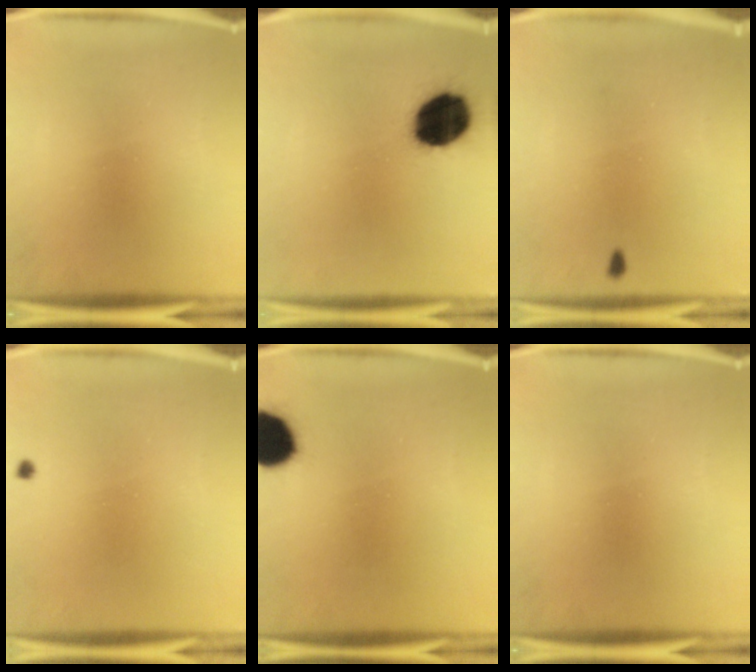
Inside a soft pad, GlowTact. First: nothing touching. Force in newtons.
{"total": 16.8}
{"total": 0.8}
{"total": 0.5}
{"total": 14.1}
{"total": 0.0}